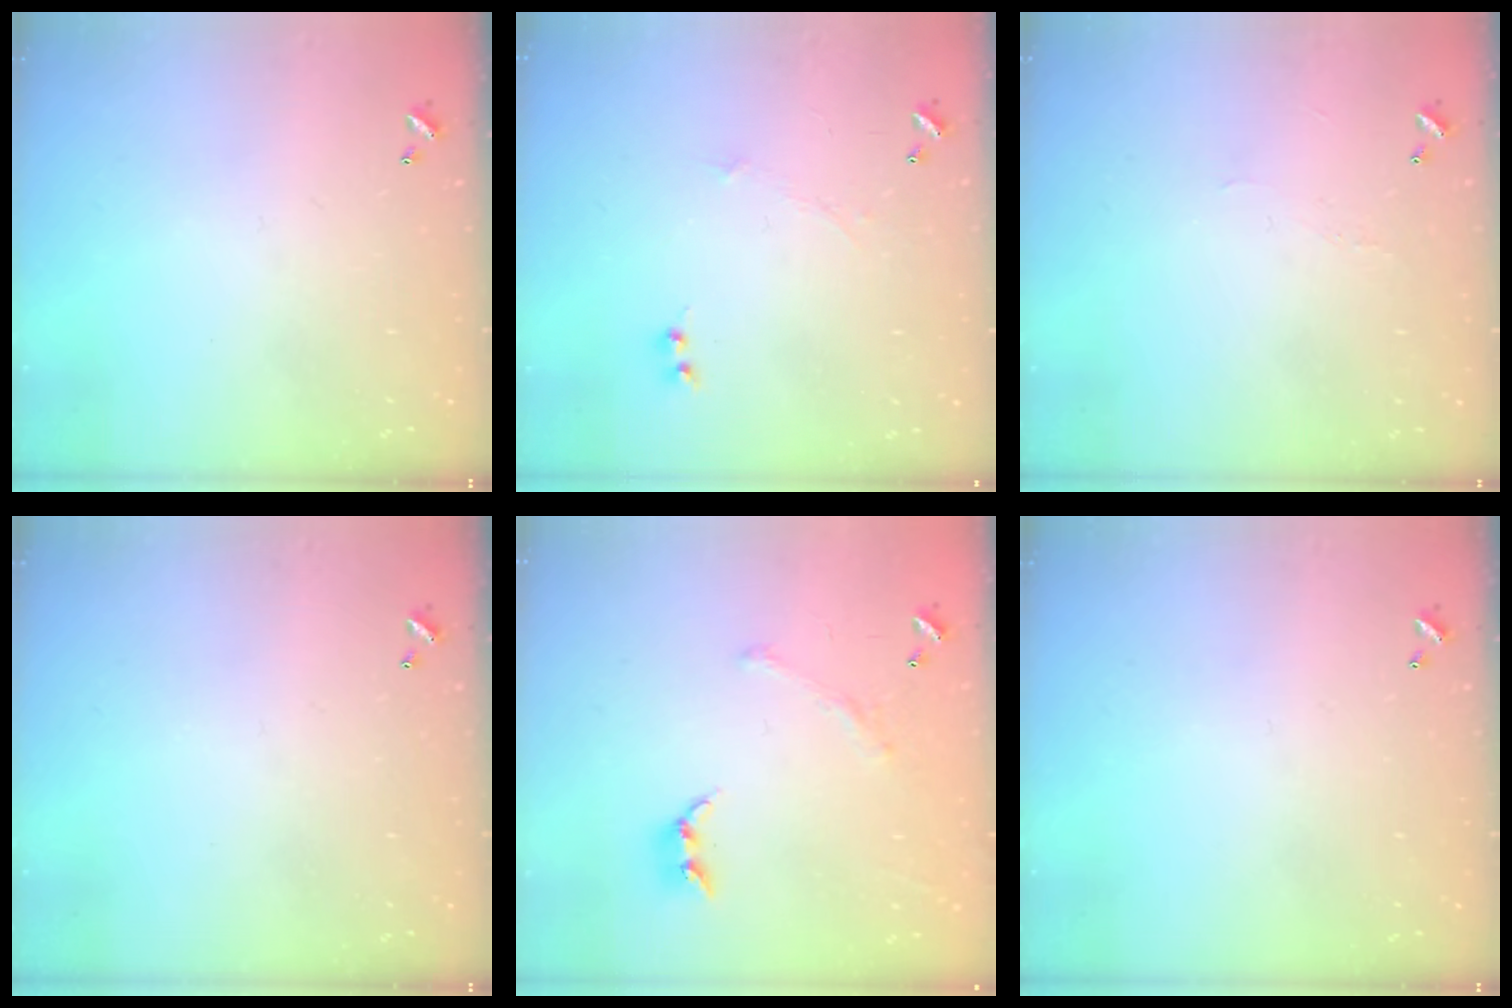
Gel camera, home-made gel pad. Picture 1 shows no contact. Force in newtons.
{"total": 0.0}
{"total": 0.9, "press": 0.7, "slide": 0.6}
{"total": 0.0}
{"total": 2.3, "press": 2.0, "slide": 1.0}
{"total": 0.0}